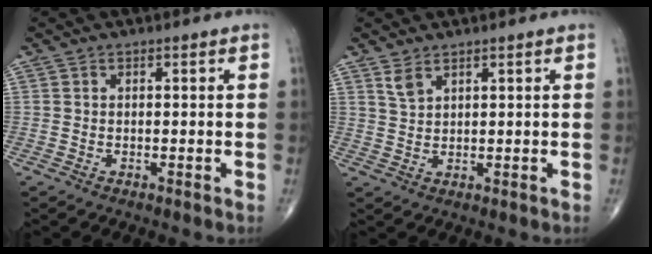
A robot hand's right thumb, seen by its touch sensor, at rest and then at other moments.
{"total": 2.5, "force": [1.8, 1.0, 1.4], "torque": [-0.028, -0.006, 0.044]}